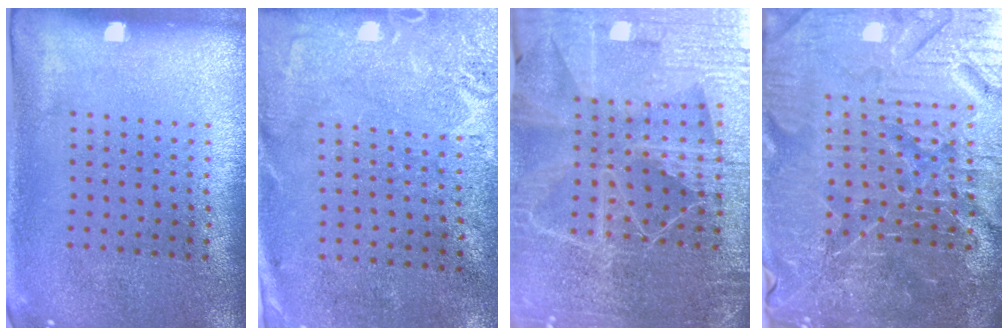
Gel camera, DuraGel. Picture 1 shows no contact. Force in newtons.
{"total": 2.7, "press": 2.2, "slide": 1.6}
{"total": 5.7, "press": 5.0, "slide": 2.8}
{"total": 6.7, "press": 6.0, "slide": 2.9}